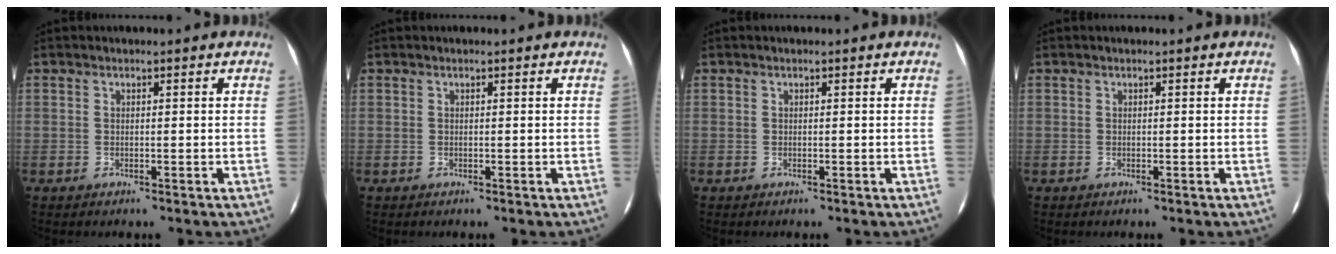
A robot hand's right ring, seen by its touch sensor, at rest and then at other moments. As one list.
[{"total": 0.0}, {"total": 0.0}, {"total": 0.0}]